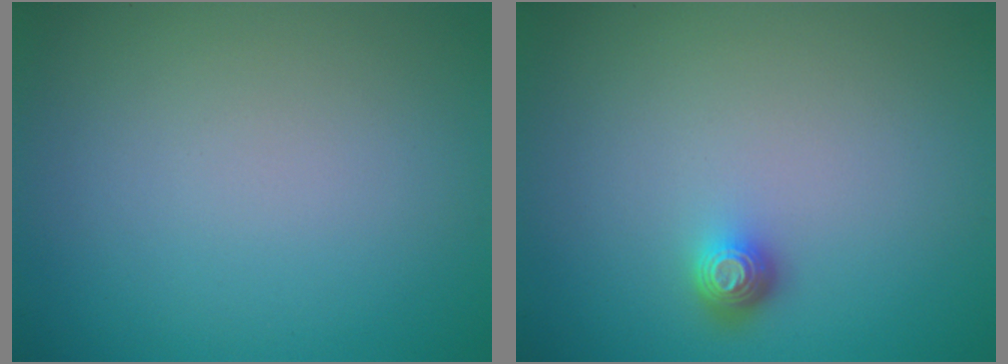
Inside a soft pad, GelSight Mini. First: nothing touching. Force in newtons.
{"total": 1.6, "press": 1.1, "slide": 1.0}